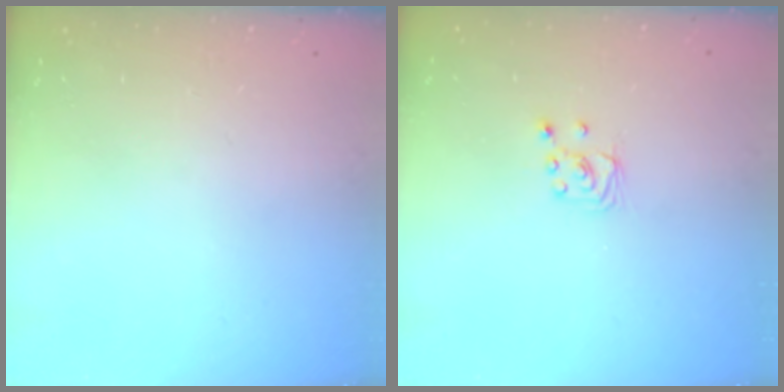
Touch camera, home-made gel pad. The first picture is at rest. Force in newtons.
{"total": 3.1, "press": 3.1, "slide": 0.2}